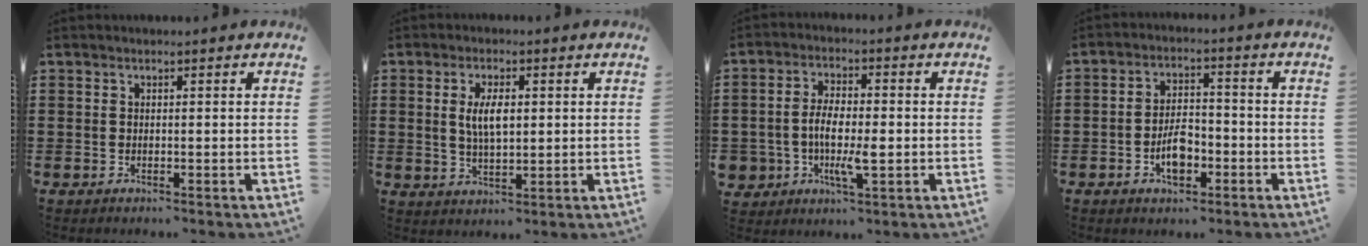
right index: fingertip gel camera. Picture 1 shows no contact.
{"total": 5.2, "force": [0.8, 2.0, 4.7], "torque": [-0.096, 0.008, 0.011]}
{"total": 5.8, "force": [-1.2, 2.9, 4.9], "torque": [-0.109, 0.004, -0.028]}
{"total": 5.7, "force": [-2.3, 2.9, 4.4], "torque": [-0.079, 0.002, -0.044]}